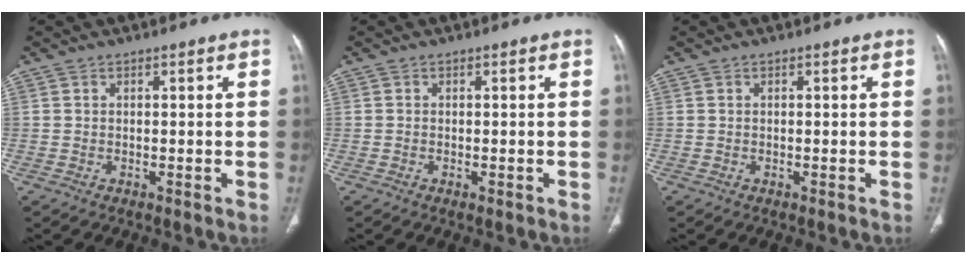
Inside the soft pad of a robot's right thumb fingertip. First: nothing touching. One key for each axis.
{"total": 0.8, "fx": -0.4, "fy": 0.3, "fz": 0.6, "tx": -0.012, "ty": -0.002, "tz": -0.003}
{"total": 0.0}